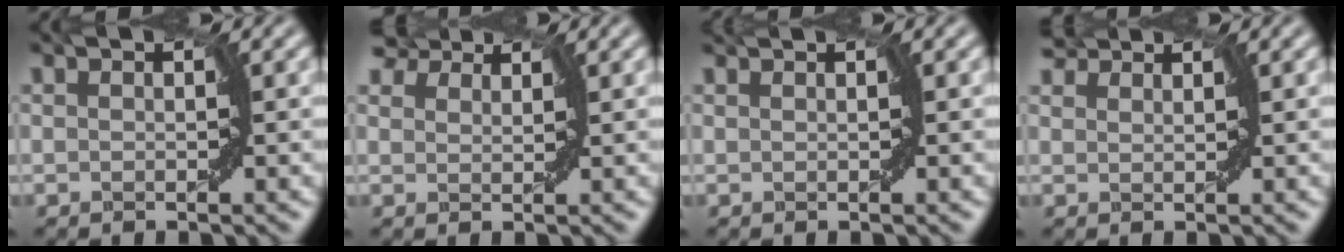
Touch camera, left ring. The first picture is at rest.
{"total": 5.4, "force": [4.4, 2.3, 2.0], "torque": [-0.056, 0.010, 0.070]}
{"total": 0.7, "force": [0.6, 0.0, 0.2], "torque": [-0.007, 0.001, 0.007]}
{"total": 2.5, "force": [2.4, 0.6, 0.6], "torque": [-0.013, 0.008, 0.037]}